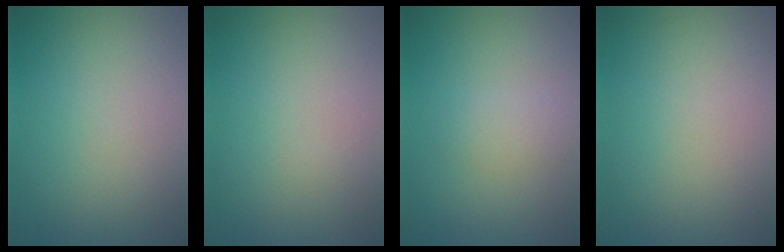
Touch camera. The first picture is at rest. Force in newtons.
{"total": 0.0}
{"total": 1.6, "press": 1.6, "slide": 0.2}
{"total": 0.0}